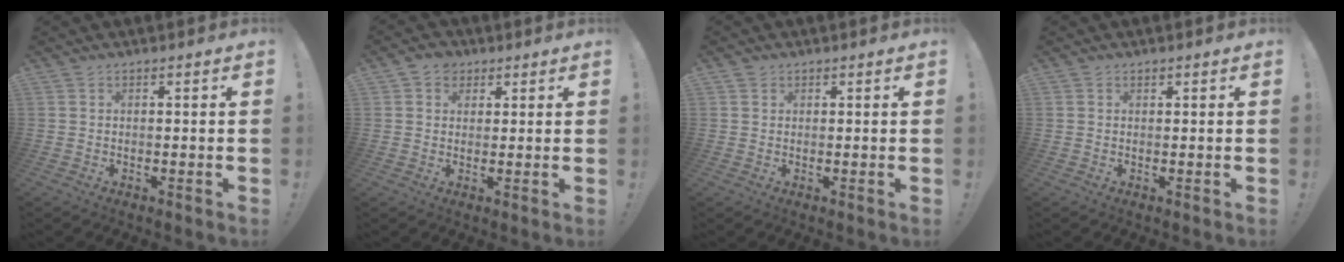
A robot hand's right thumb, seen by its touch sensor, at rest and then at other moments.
{"total": 4.0, "force": [1.7, 3.5, 1.1], "torque": [-0.018, 0.000, 0.031]}
{"total": 1.2, "force": [0.7, 0.9, 0.0], "torque": [0.003, -0.001, 0.013]}
{"total": 0.6, "force": [0.5, 0.3, 0.1], "torque": [0.000, -0.002, 0.010]}